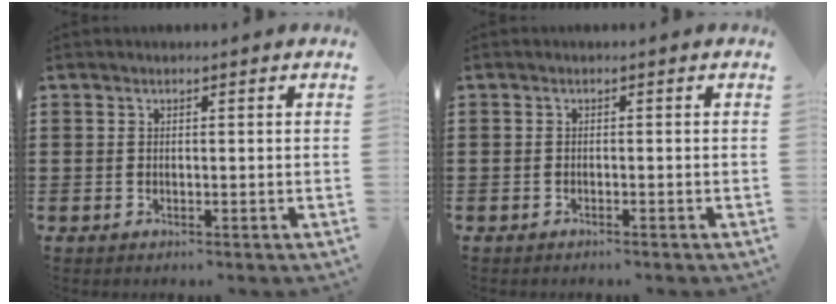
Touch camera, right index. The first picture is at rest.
{"total": 0.6, "force": [-0.6, 0.0, 0.1], "torque": [-0.004, -0.003, -0.011]}